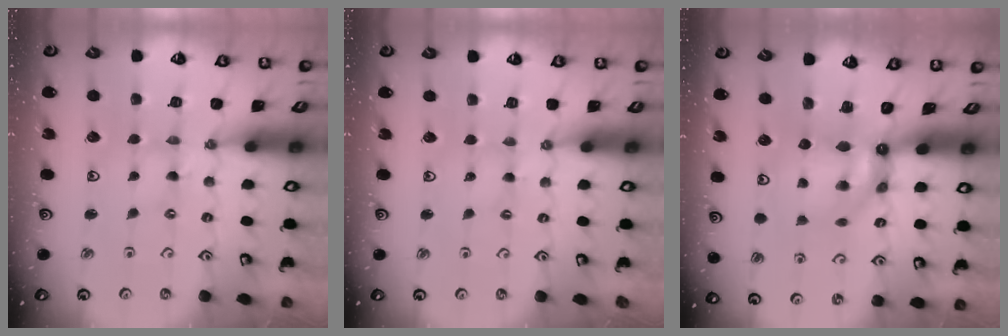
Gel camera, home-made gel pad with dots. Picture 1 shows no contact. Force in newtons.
{"total": 2.0, "press": 1.9, "slide": 0.3}
{"total": 7.5, "press": 7.5, "slide": 0.9}